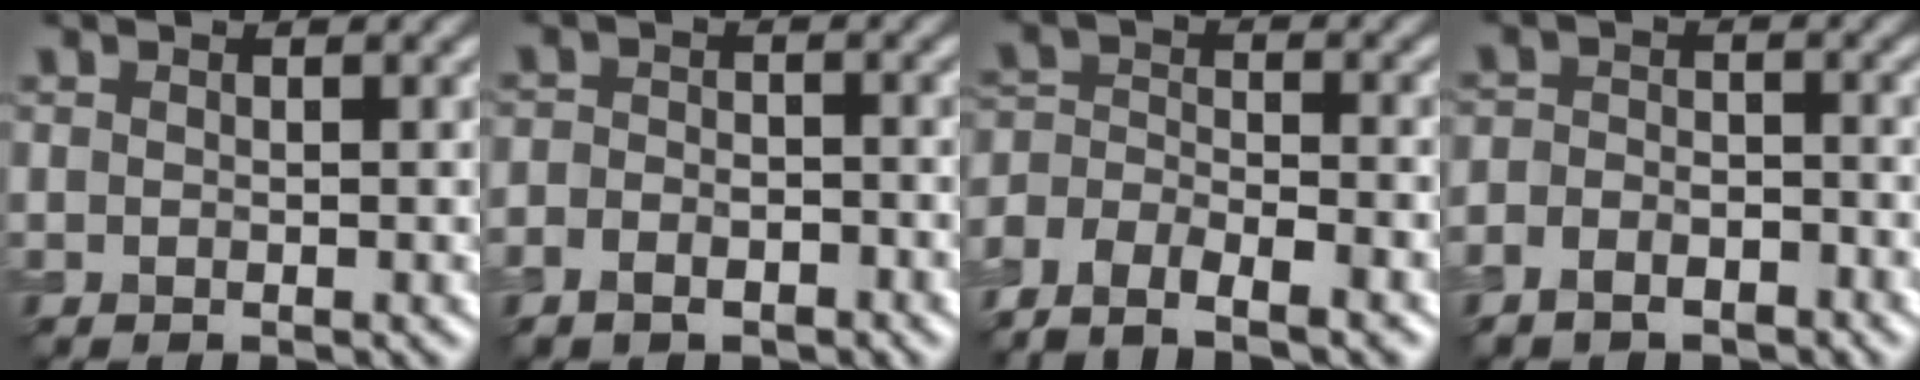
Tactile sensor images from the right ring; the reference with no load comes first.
{"total": 2.8, "force": [-2.0, 1.8, 0.8], "torque": [0.005, 0.002, -0.038]}
{"total": 6.0, "force": [-5.1, 2.4, 2.3], "torque": [-0.027, -0.001, -0.089]}
{"total": 3.0, "force": [-2.3, 1.7, 0.7], "torque": [-0.010, -0.001, -0.047]}